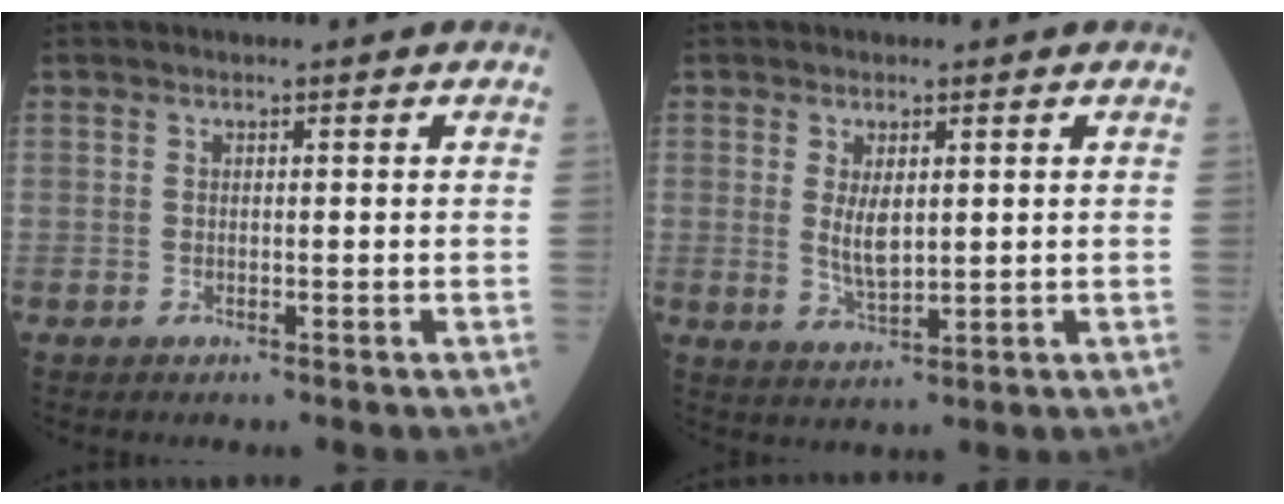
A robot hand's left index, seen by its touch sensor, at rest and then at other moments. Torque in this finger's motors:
{"motor_torque": [0.56, -0.51, 0.18, 0.04]}